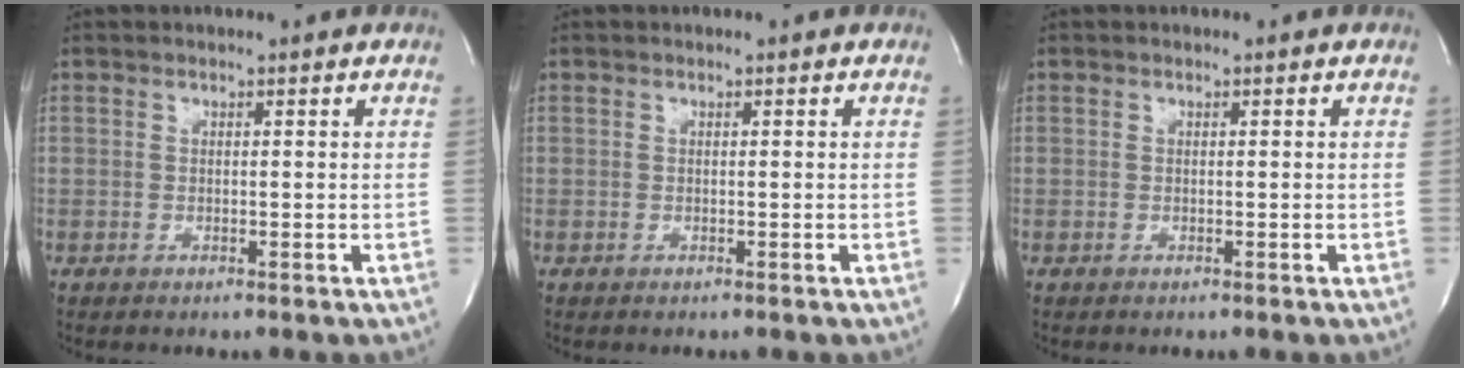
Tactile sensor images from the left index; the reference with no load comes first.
{"total": 0.0}
{"total": 0.0}